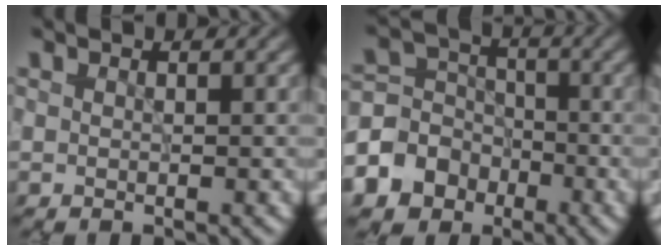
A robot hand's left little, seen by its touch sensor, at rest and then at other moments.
{"total": 8.4, "force": [-3.9, 7.1, 2.2], "torque": [-0.053, -0.006, -0.098]}